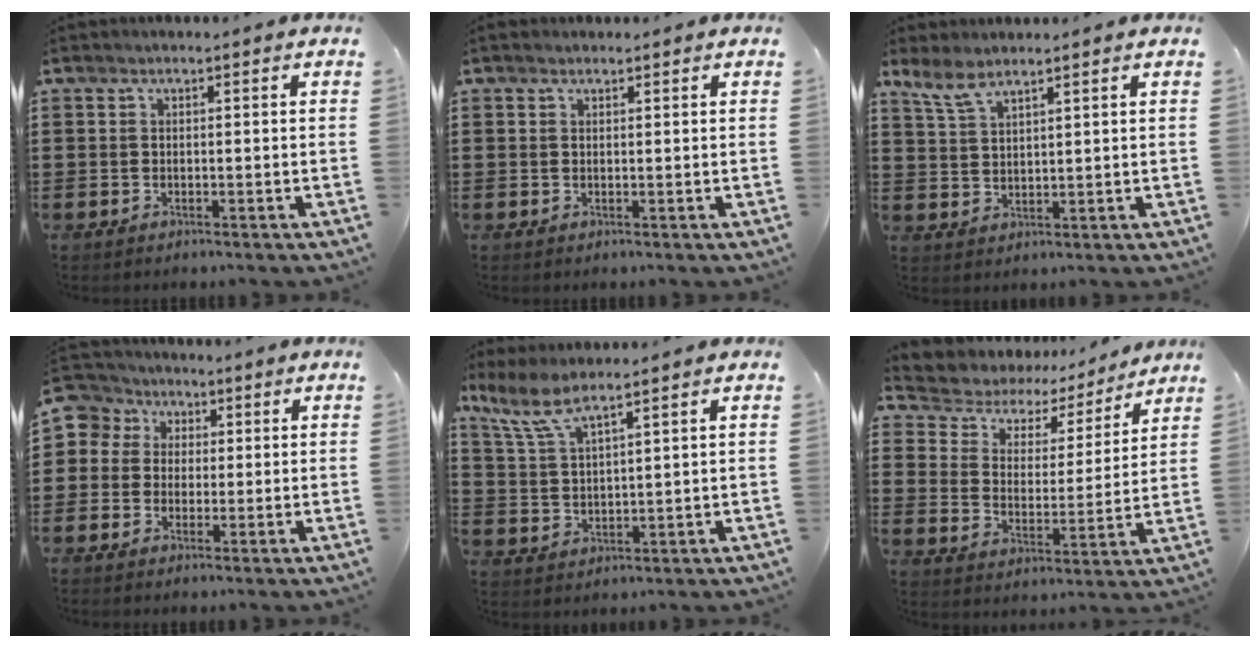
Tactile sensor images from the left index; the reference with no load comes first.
{"total": 0.7, "force": [0.5, 0.4, 0.1], "torque": [-0.003, 0.003, 0.011]}
{"total": 4.7, "force": [3.8, 1.1, 2.5], "torque": [-0.060, -0.005, 0.071]}
{"total": 4.2, "force": [0.2, 4.2, 0.0], "torque": [-0.027, 0.008, -0.004]}
{"total": 6.2, "force": [5.0, 0.8, 3.5], "torque": [-0.083, -0.012, 0.092]}
{"total": 4.5, "force": [3.6, 2.5, 1.1], "torque": [-0.048, -0.023, 0.054]}